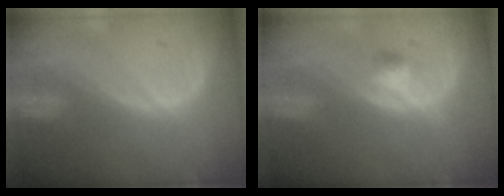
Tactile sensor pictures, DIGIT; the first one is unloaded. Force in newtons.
{"total": 2.4, "press": 2.1, "slide": 1.1}